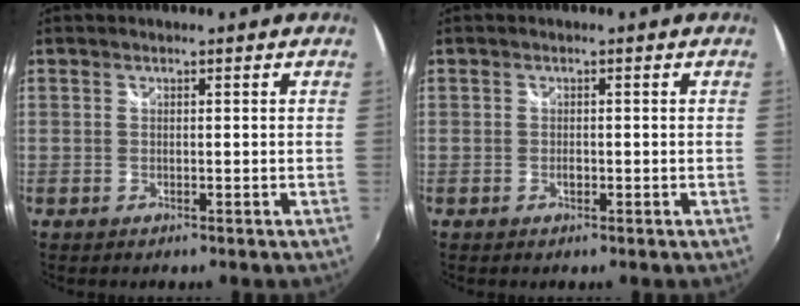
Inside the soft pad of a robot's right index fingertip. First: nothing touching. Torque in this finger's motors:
{"motor_torque": [0.18, 0.03, 0.04, 0.00]}